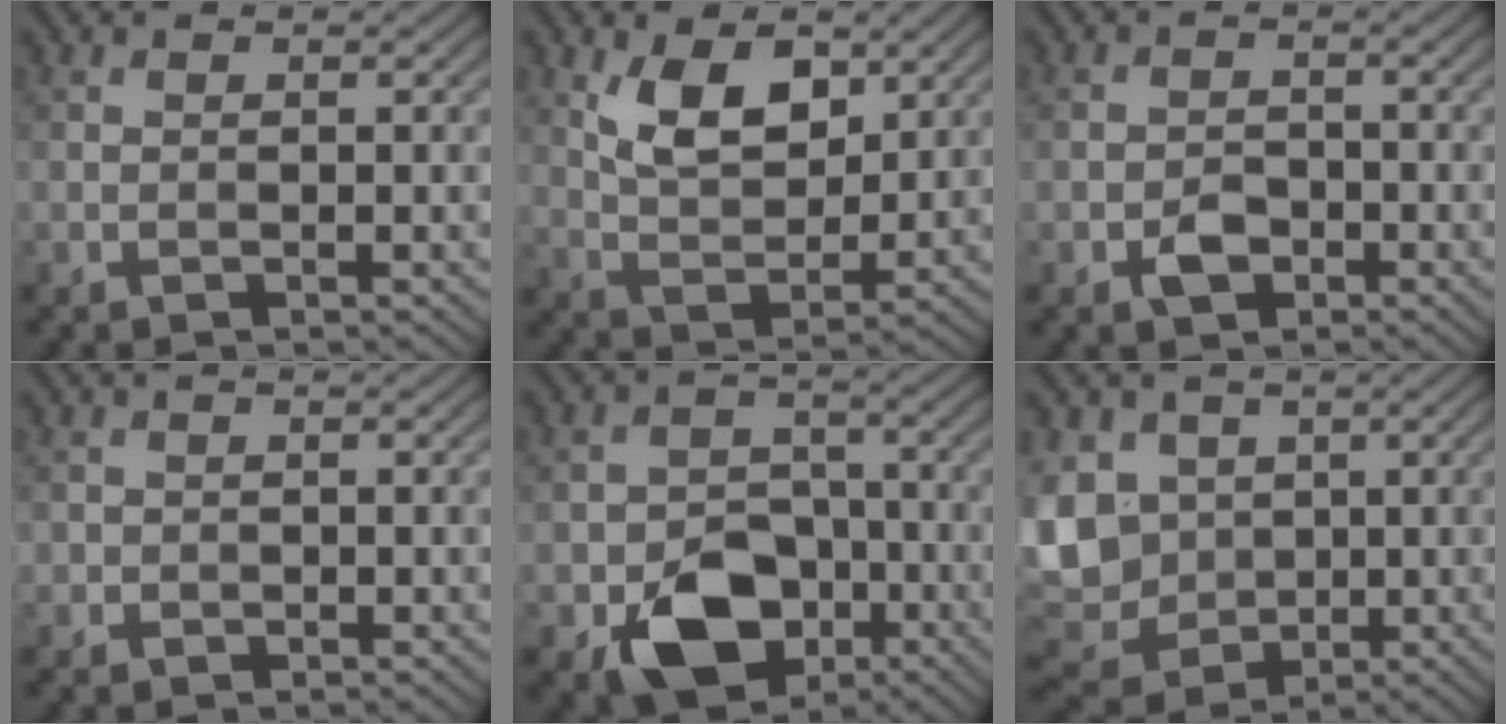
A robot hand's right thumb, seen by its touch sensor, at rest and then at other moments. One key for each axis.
{"total": 7.3, "fx": 3.4, "fy": 3.8, "fz": 5.2, "tx": -0.105, "ty": -0.009, "tz": 0.064}
{"total": 2.9, "fx": -1.6, "fy": 1.8, "fz": 1.5, "tx": -0.028, "ty": -0.001, "tz": -0.032}
{"total": 1.2, "fx": -0.3, "fy": 1.1, "fz": 0.1, "tx": 0.001, "ty": -0.007, "tz": -0.009}
{"total": 9.8, "fx": -4.8, "fy": 6.8, "fz": 5.3, "tx": -0.097, "ty": -0.022, "tz": -0.086}
{"total": 11.0, "fx": 1.1, "fy": 9.0, "fz": 6.1, "tx": -0.180, "ty": -0.007, "tz": 0.017}